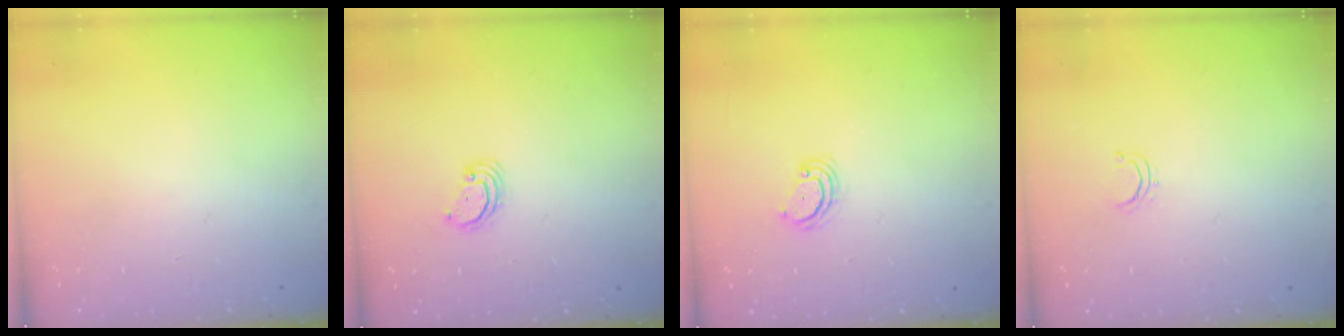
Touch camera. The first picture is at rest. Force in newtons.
{"total": 2.9, "press": 2.9, "slide": 0.3}
{"total": 4.2, "press": 4.1, "slide": 0.3}
{"total": 2.8, "press": 2.8, "slide": 0.2}